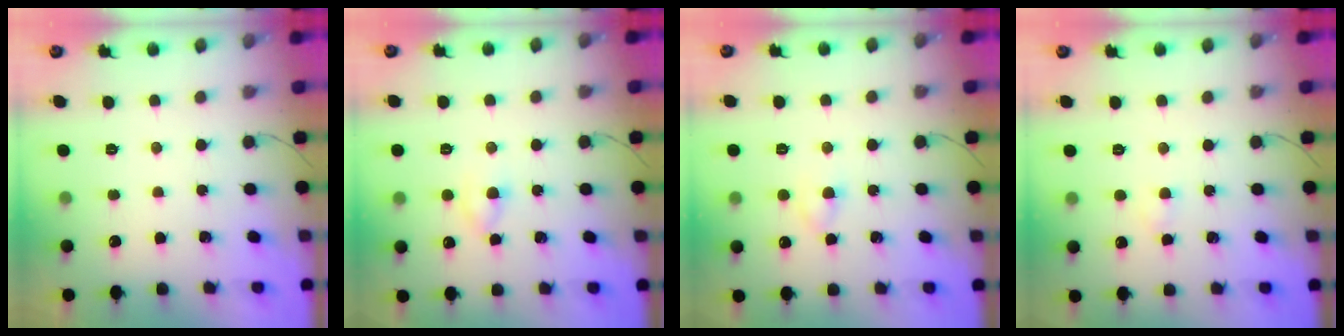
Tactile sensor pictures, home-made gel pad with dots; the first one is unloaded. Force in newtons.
{"total": 2.5, "press": 2.2, "slide": 1.1}
{"total": 2.9, "press": 2.8, "slide": 0.9}
{"total": 1.5, "press": 1.2, "slide": 0.8}